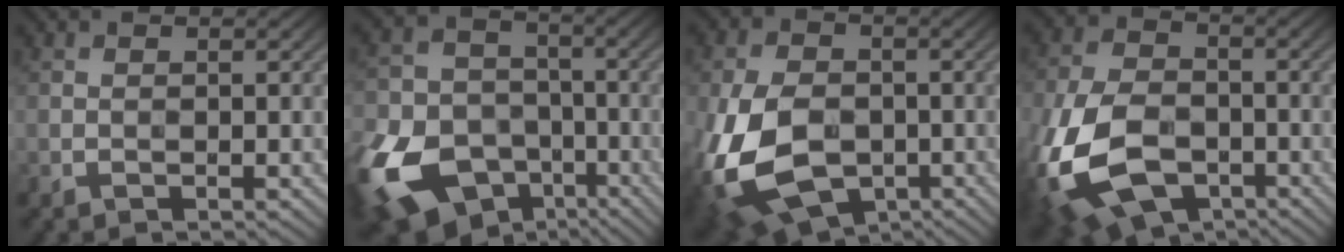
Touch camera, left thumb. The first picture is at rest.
{"total": 18.1, "force": [-9.0, 12.7, 9.4], "torque": [-0.267, -0.055, -0.153]}
{"total": 16.0, "force": [-5.4, 10.4, 10.8], "torque": [-0.264, -0.050, -0.091]}
{"total": 17.3, "force": [-7.2, 10.9, 11.3], "torque": [-0.307, -0.052, -0.133]}